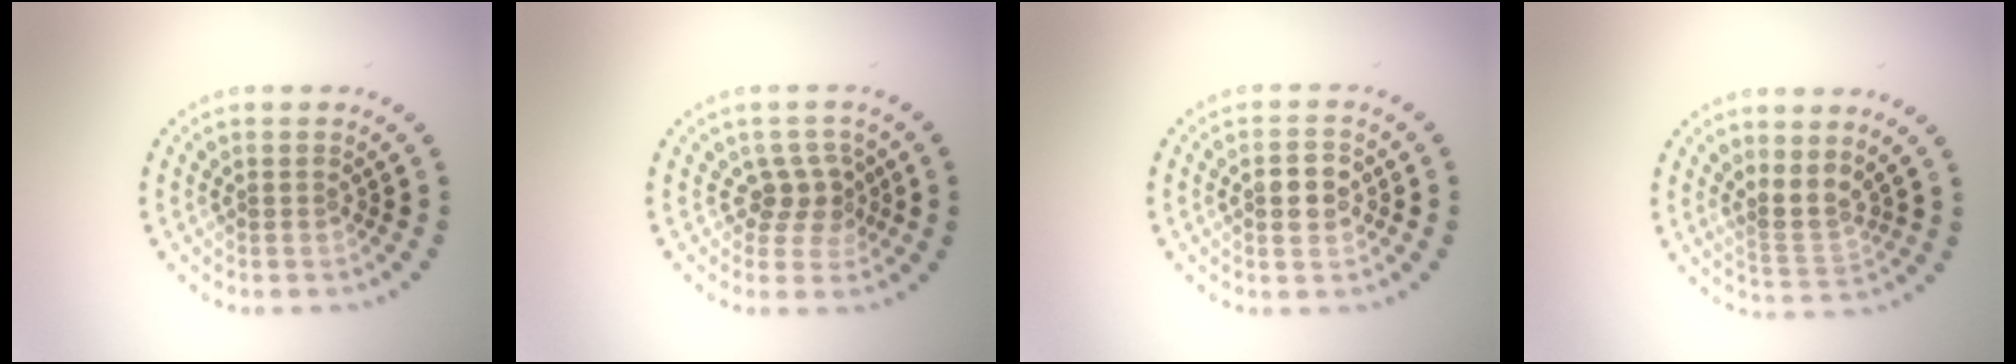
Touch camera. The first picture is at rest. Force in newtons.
{"total": 2.4, "press": 2.1, "slide": 1.2}
{"total": 2.6, "press": 2.6, "slide": 0.2}
{"total": 2.3, "press": 1.7, "slide": 1.5}